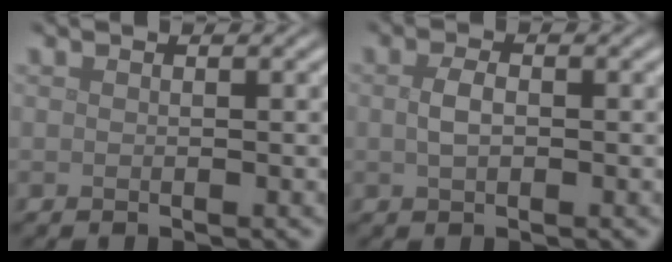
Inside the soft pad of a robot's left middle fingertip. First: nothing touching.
{"total": 1.8, "force": [0.1, 1.0, 1.5], "torque": [-0.033, 0.000, 0.001]}